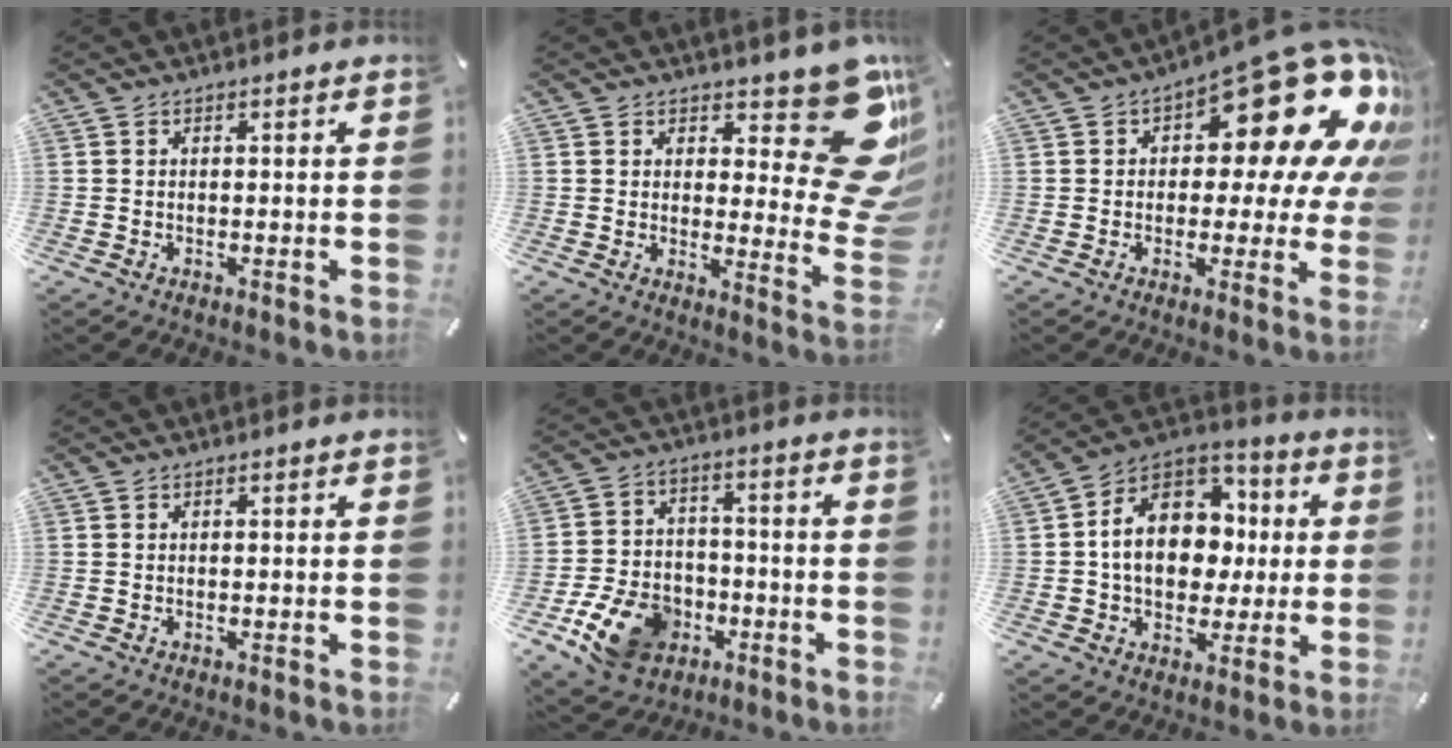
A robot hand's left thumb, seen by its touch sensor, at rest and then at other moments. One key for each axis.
{"total": 18.5, "fx": 9.7, "fy": 8.2, "fz": 13.5, "tx": -0.150, "ty": -0.089, "tz": 0.167}
{"total": 22.7, "fx": 10.2, "fy": 10.3, "fz": 17.5, "tx": -0.216, "ty": -0.071, "tz": 0.167}
{"total": 0.0}
{"total": 13.7, "fx": -6.3, "fy": 9.9, "fz": 7.1, "tx": -0.127, "ty": 0.043, "tz": -0.108}
{"total": 16.1, "fx": 0.2, "fy": 12.8, "fz": 9.8, "tx": -0.172, "ty": 0.005, "tz": 0.006}